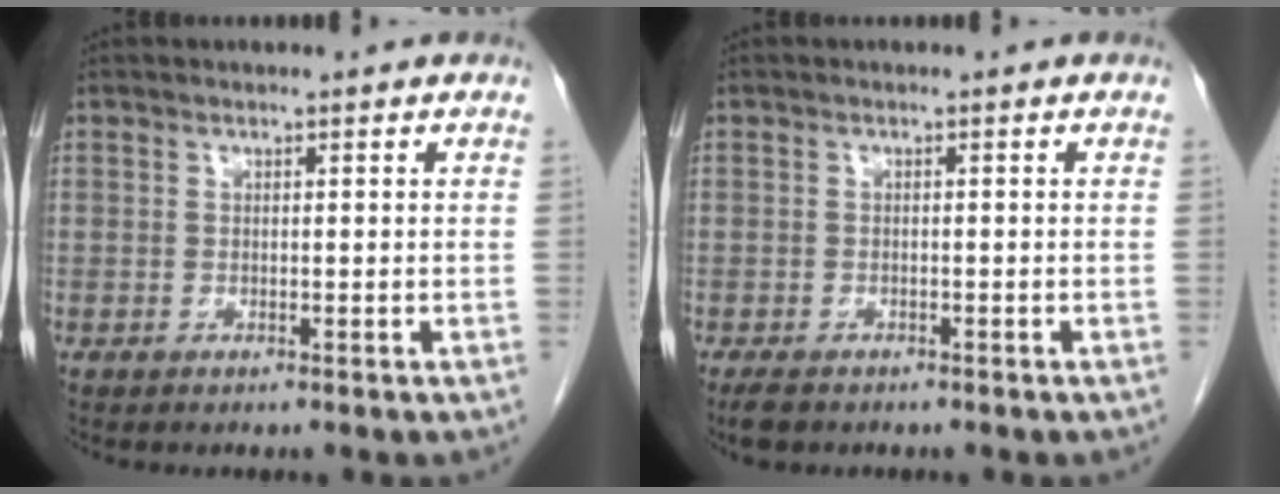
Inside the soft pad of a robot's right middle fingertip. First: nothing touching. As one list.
[{"total": 2.5, "force": [-1.9, 1.2, 1.1], "torque": [-0.023, -0.004, -0.029]}]